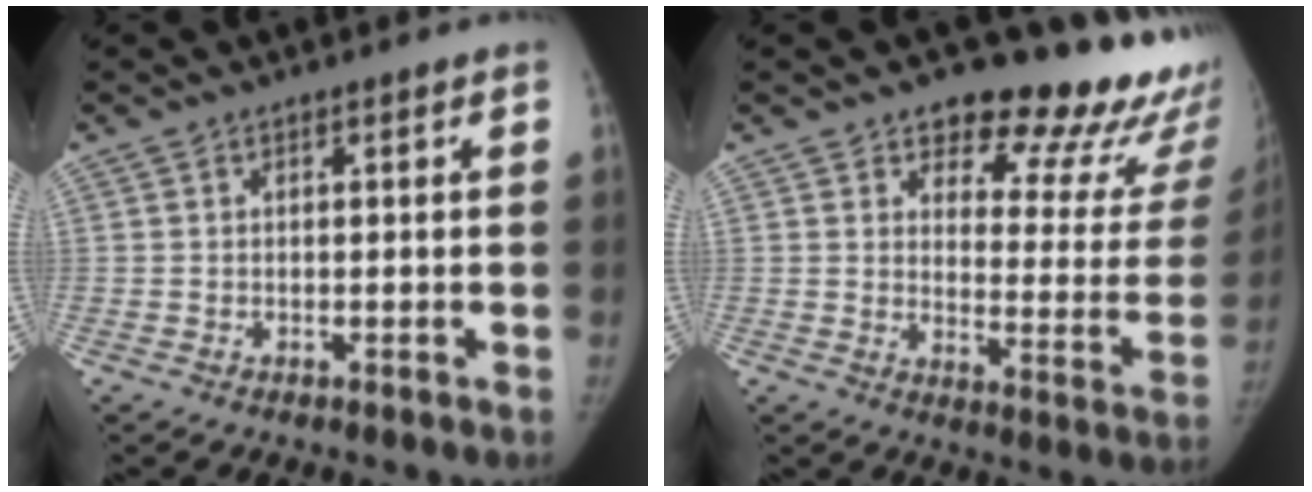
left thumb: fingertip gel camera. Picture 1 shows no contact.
{"total": 23.8, "force": [18.1, 9.9, 11.9], "torque": [-0.098, -0.114, 0.217]}